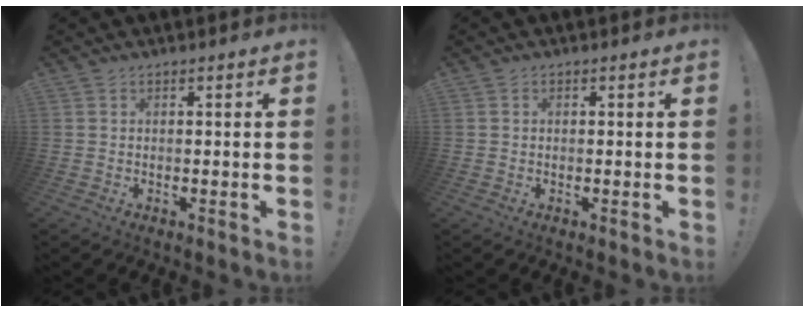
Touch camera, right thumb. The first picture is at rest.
{"total": 0.0}